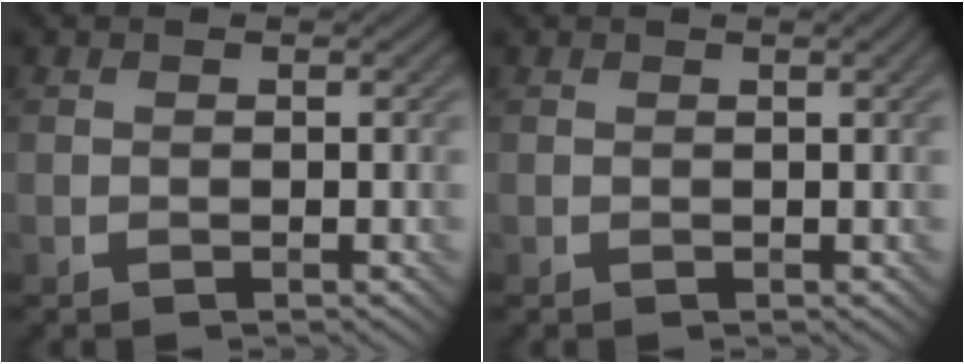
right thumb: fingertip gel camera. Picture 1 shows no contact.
{"total": 1.2, "force": [0.4, 0.1, 1.1], "torque": [-0.017, 0.005, 0.006]}